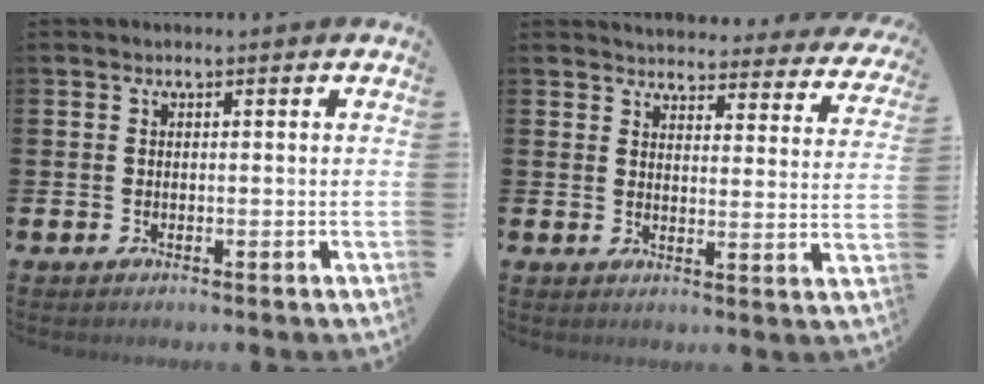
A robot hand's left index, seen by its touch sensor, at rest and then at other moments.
{"total": 3.6, "force": [3.5, 0.7, 0.2], "torque": [-0.016, -0.032, 0.056]}